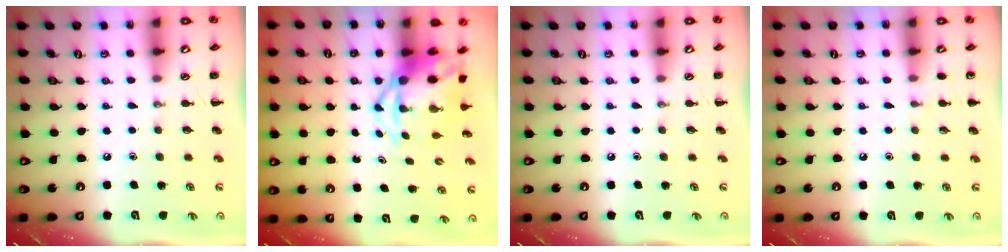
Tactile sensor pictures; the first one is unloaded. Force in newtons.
{"total": 6.3, "press": 6.1, "slide": 1.7}
{"total": 0.0}
{"total": 4.3, "press": 4.1, "slide": 1.5}